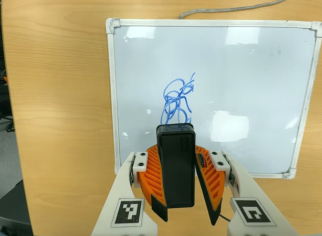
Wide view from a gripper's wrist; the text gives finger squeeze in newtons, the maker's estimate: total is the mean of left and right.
{"total": 10.1, "left": 10.5, "right": 9.7}